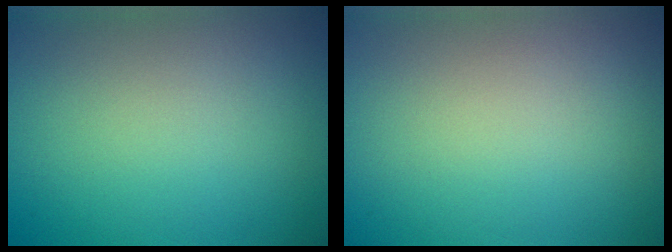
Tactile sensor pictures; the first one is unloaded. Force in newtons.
{"total": 0.0}